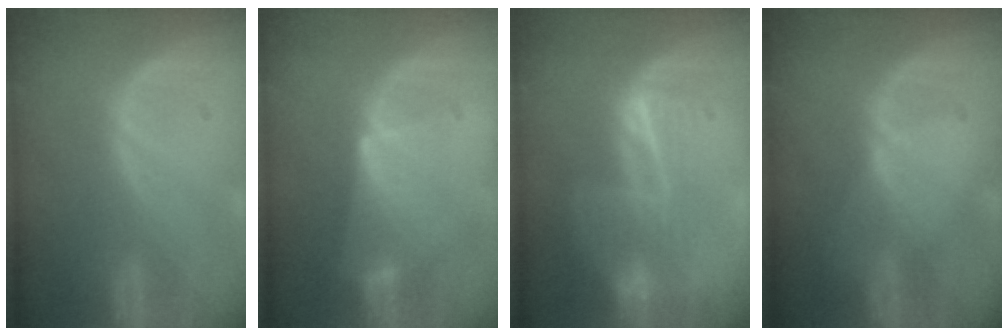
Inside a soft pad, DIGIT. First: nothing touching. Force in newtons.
{"total": 6.5, "press": 6.1, "slide": 2.1}
{"total": 7.1, "press": 6.1, "slide": 3.5}
{"total": 1.4, "press": 0.9, "slide": 1.1}